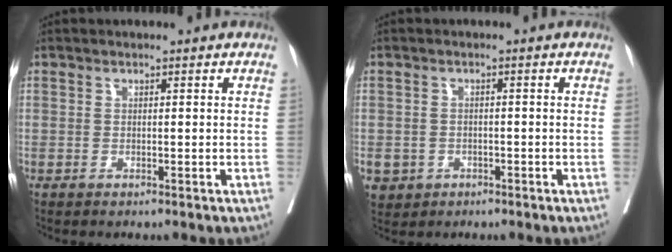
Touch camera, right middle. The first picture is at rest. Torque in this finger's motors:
{"motor_torque": [1.07, -1.07, 1.05, 0.21]}